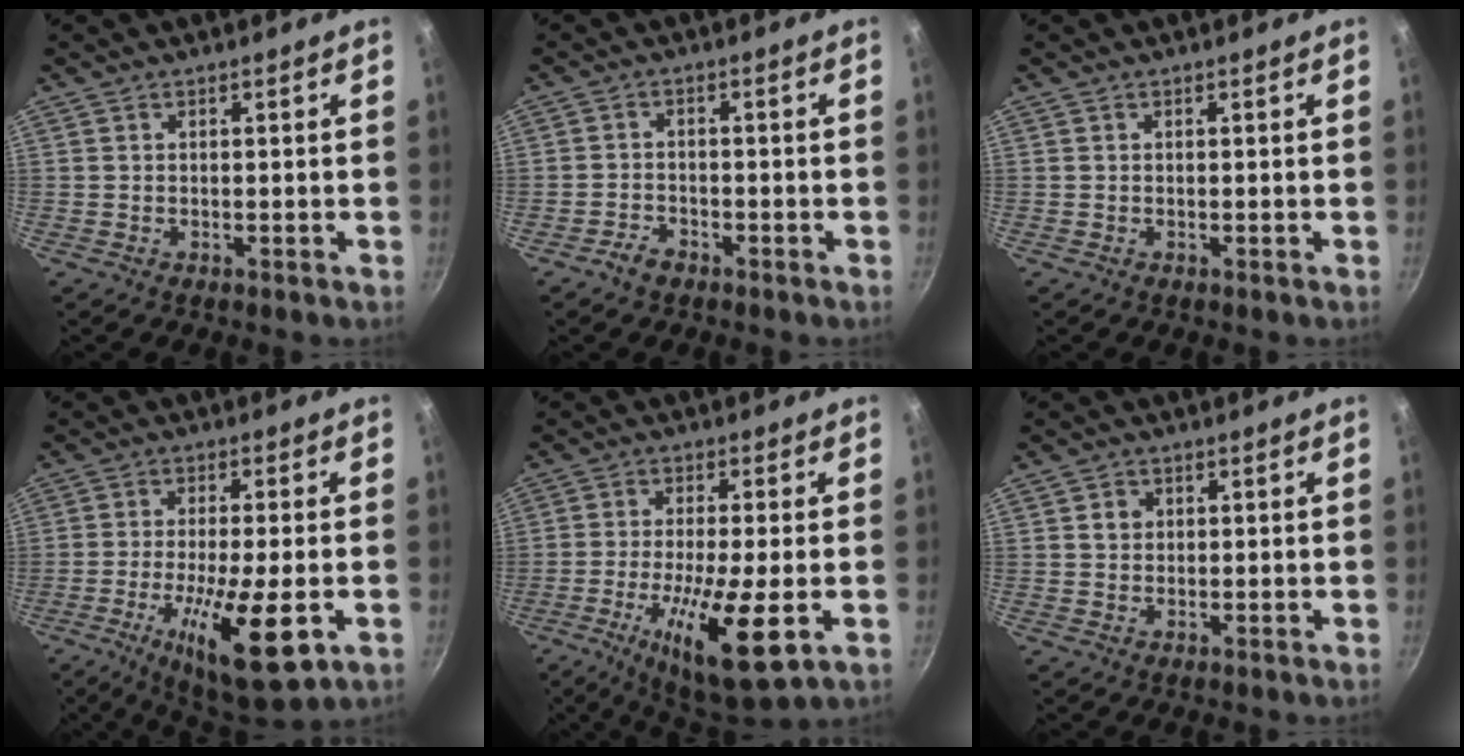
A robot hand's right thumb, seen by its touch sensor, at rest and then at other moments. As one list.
[{"total": 3.0, "force": [-2.2, 1.7, 1.1], "torque": [-0.019, 0.025, -0.039]}, {"total": 0.0}, {"total": 15.7, "force": [-5.2, 4.0, 14.2], "torque": [-0.237, 0.000, -0.083]}, {"total": 15.0, "force": [-4.6, 3.4, 13.9], "torque": [-0.244, -0.003, -0.077]}, {"total": 2.2, "force": [0.5, 2.0, 0.9], "torque": [-0.006, 0.005, 0.007]}]